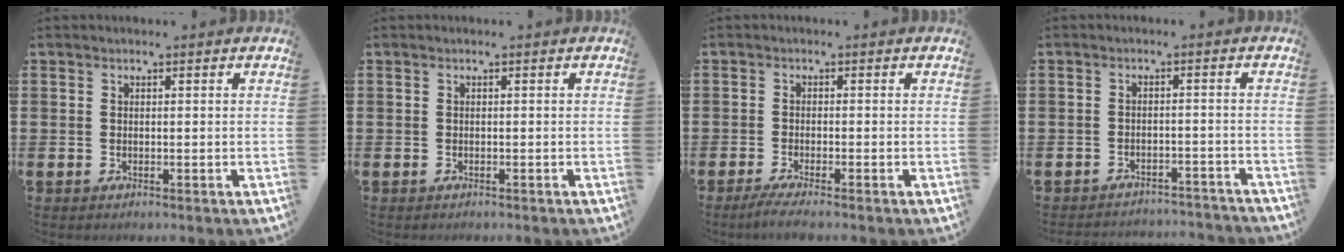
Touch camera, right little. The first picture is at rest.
{"total": 0.0}
{"total": 1.6, "force": [-0.9, 0.0, 1.3], "torque": [-0.019, -0.001, -0.016]}
{"total": 1.9, "force": [-1.9, 0.0, 0.0], "torque": [-0.006, 0.003, -0.043]}